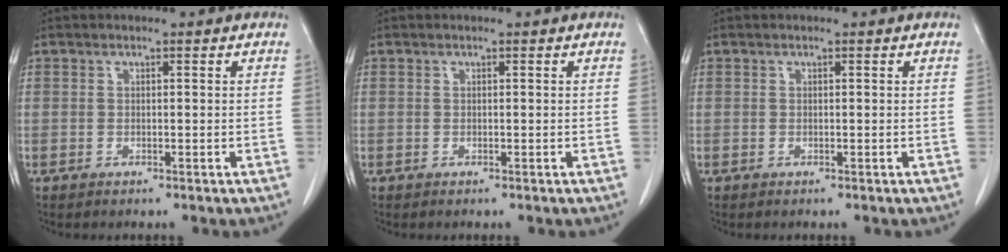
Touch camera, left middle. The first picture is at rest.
{"total": 0.0}
{"total": 0.0}